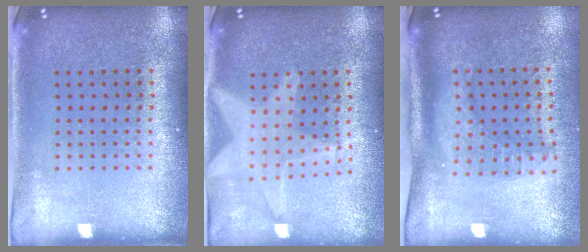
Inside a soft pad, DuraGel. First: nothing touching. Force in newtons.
{"total": 1.3, "press": 1.3, "slide": 0.5}
{"total": 2.0, "press": 1.6, "slide": 1.3}